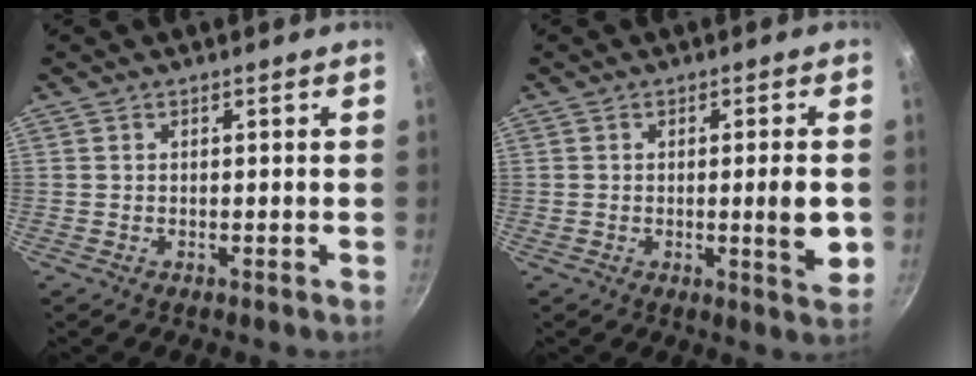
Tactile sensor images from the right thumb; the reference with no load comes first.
{"total": 6.4, "force": [-0.5, 0.9, 6.3], "torque": [-0.090, -0.007, -0.008]}